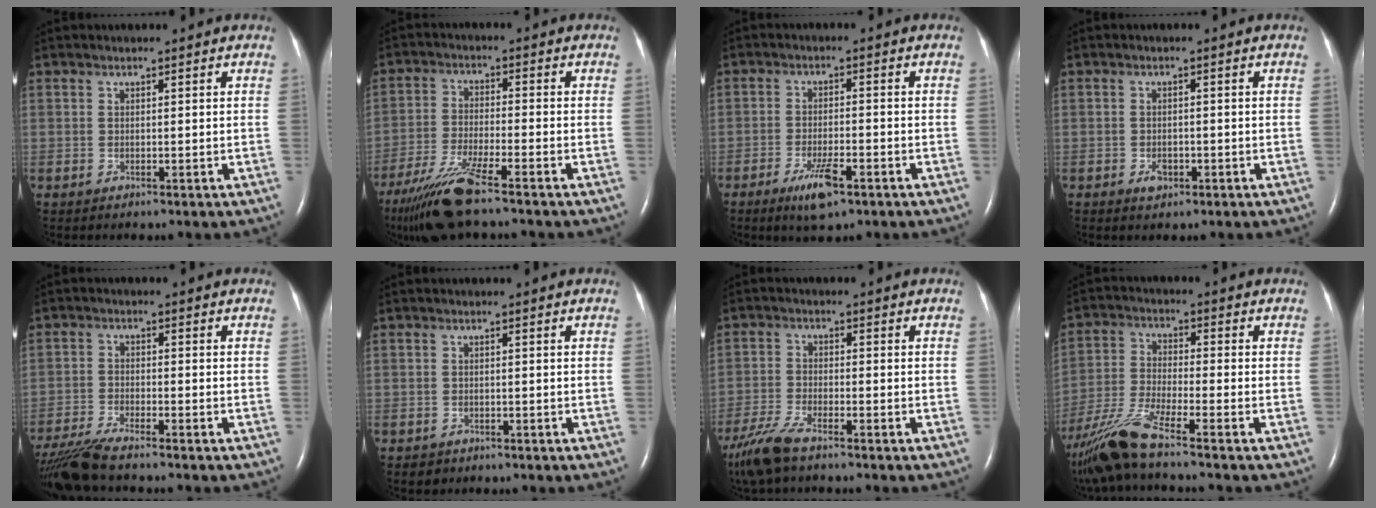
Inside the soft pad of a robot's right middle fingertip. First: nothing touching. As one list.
[{"total": 10.2, "force": [-7.7, 0.3, 6.7], "torque": [-0.138, -0.032, -0.141]}, {"total": 5.6, "force": [-3.3, 1.2, 4.3], "torque": [-0.086, -0.007, -0.053]}, {"total": 1.8, "force": [-0.9, 1.2, 1.1], "torque": [-0.020, 0.002, -0.009]}, {"total": 8.1, "force": [-7.1, 0.2, 3.8], "torque": [-0.075, -0.024, -0.130]}, {"total": 1.3, "force": [-0.8, 1.0, -0.1], "torque": [-0.003, 0.004, -0.007]}, {"total": 7.0, "force": [-5.3, 1.4, 4.2], "torque": [-0.099, -0.019, -0.105]}, {"total": 10.3, "force": [-8.1, -0.4, 6.4], "torque": [-0.143, -0.027, -0.157]}]